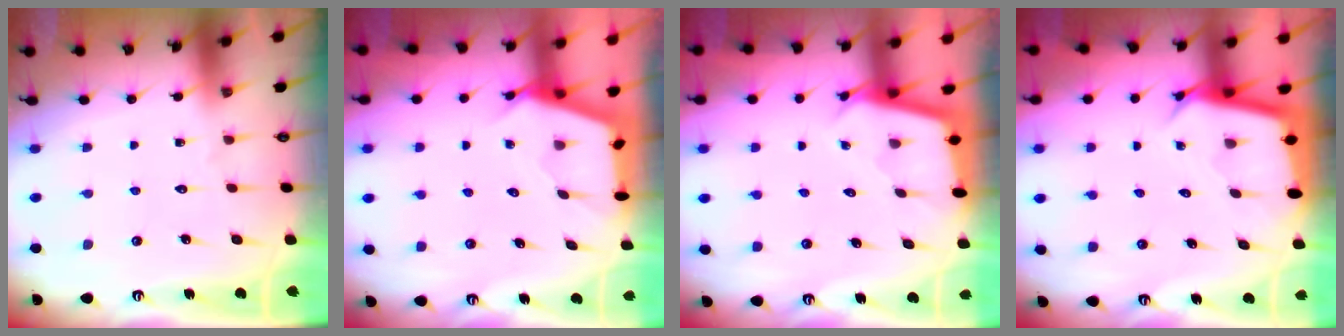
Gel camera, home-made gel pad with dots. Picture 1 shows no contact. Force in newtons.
{"total": 2.7, "press": 2.7, "slide": 0.3}
{"total": 2.4, "press": 2.4, "slide": 0.1}
{"total": 3.0, "press": 3.0, "slide": 0.2}